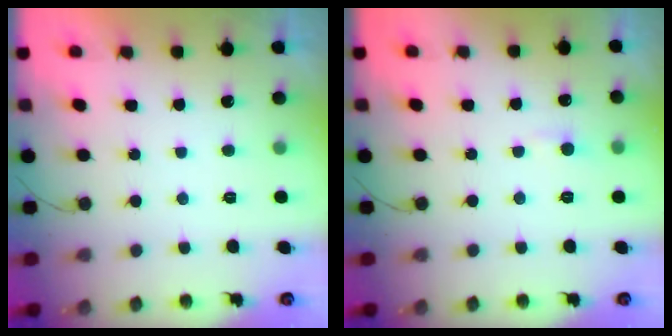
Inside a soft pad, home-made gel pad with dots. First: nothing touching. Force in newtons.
{"total": 3.1, "press": 3.1, "slide": 0.4}